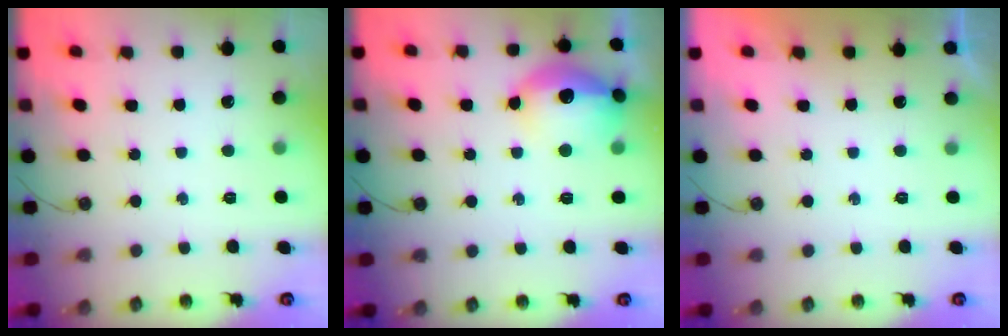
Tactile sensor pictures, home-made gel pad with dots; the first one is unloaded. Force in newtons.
{"total": 16.0, "press": 15.9, "slide": 1.3}
{"total": 0.0}